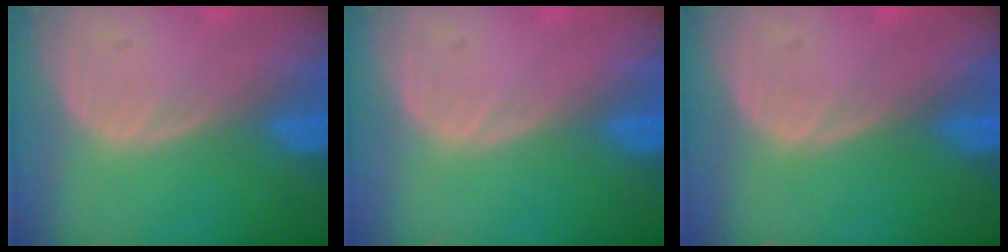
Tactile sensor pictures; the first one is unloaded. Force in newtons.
{"total": 0.0}
{"total": 0.0}